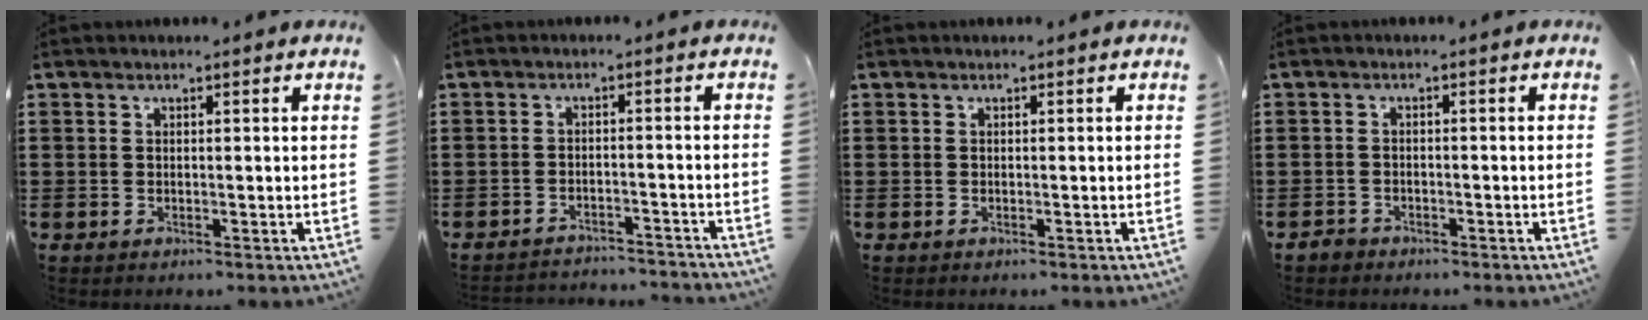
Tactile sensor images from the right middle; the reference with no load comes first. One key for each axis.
{"total": 2.8, "fx": -2.8, "fy": 0.0, "fz": 0.0, "tx": -0.007, "ty": -0.002, "tz": -0.059}
{"total": 0.0}
{"total": 1.4, "fx": -1.3, "fy": 0.6, "fz": 0.1, "tx": -0.008, "ty": 0.000, "tz": -0.027}